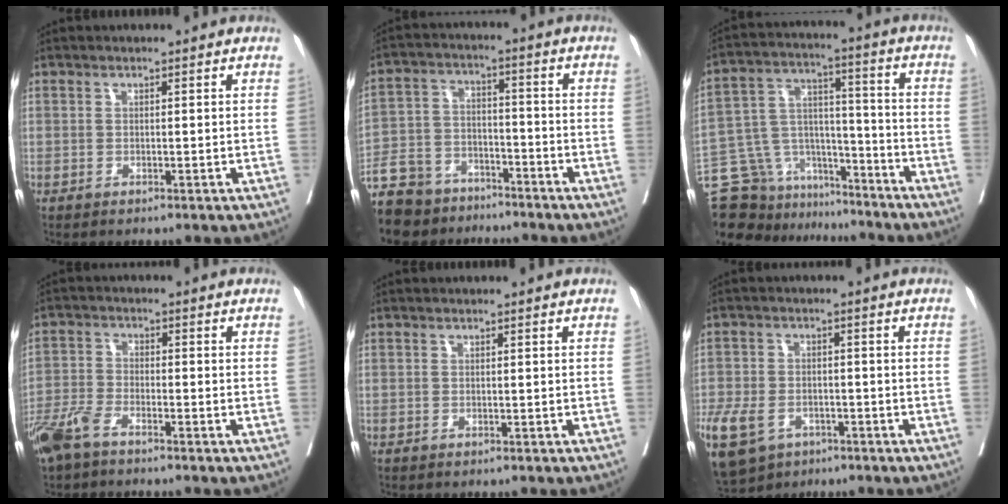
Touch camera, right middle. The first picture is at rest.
{"total": 14.8, "force": [-11.8, 7.5, 4.8], "torque": [-0.106, 0.017, -0.196]}
{"total": 18.8, "force": [-16.9, 7.2, 4.0], "torque": [-0.094, 0.051, -0.269]}
{"total": 6.0, "force": [-4.6, 1.6, 3.5], "torque": [-0.085, -0.009, -0.095]}
{"total": 0.0}
{"total": 19.3, "force": [-9.8, 13.8, 9.4], "torque": [-0.307, -0.026, -0.155]}